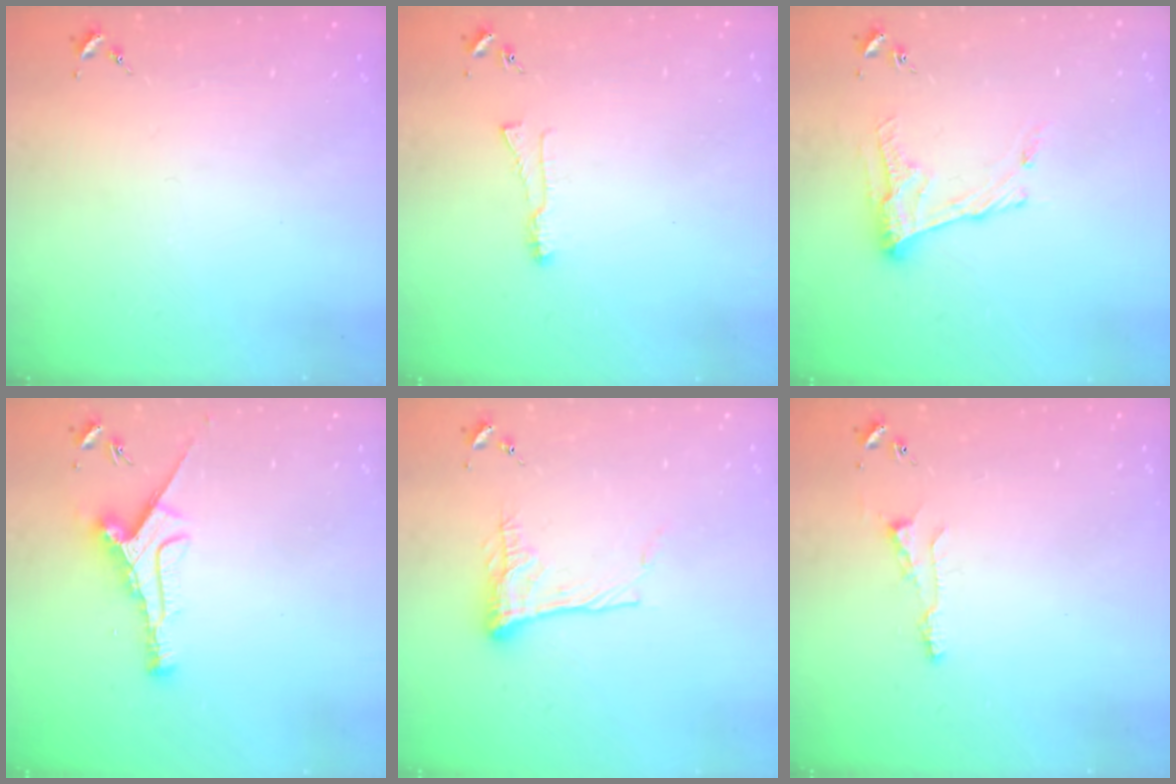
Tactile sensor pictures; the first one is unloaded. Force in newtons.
{"total": 5.5, "press": 5.4, "slide": 0.6}
{"total": 12.2, "press": 12.2, "slide": 0.5}
{"total": 9.1, "press": 9.1, "slide": 0.2}
{"total": 11.7, "press": 11.7, "slide": 0.8}
{"total": 5.9, "press": 5.9, "slide": 0.6}